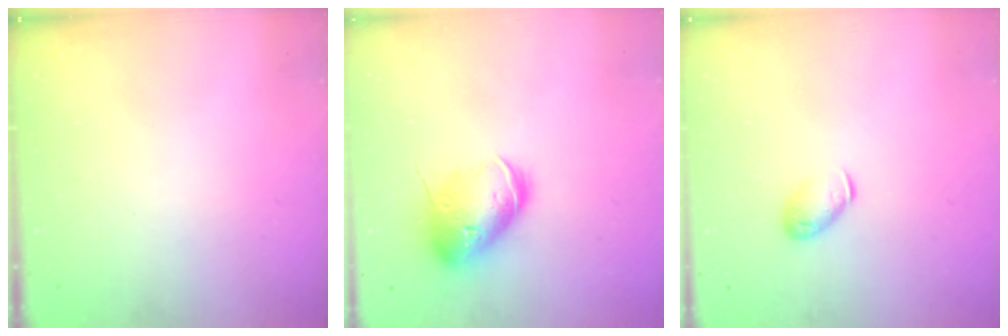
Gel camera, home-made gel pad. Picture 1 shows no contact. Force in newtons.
{"total": 16.3, "press": 16.1, "slide": 2.6}
{"total": 6.2, "press": 6.2, "slide": 0.9}